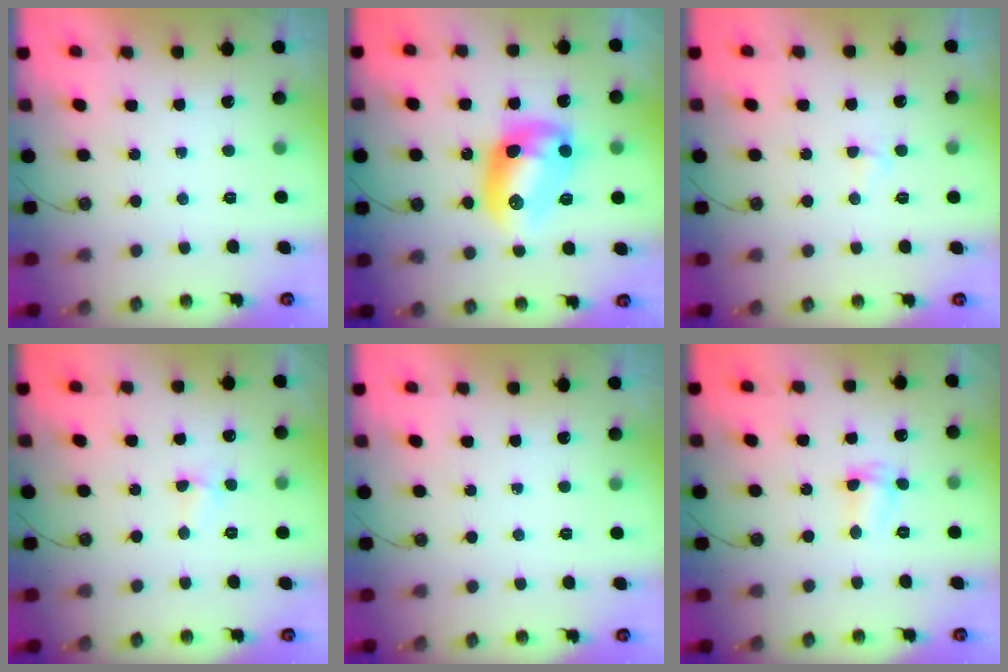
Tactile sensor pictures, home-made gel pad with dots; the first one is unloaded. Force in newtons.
{"total": 12.9, "press": 12.9, "slide": 1.0}
{"total": 3.0, "press": 3.0, "slide": 0.3}
{"total": 3.0, "press": 2.9, "slide": 0.4}
{"total": 0.0}
{"total": 2.9, "press": 2.9, "slide": 0.5}